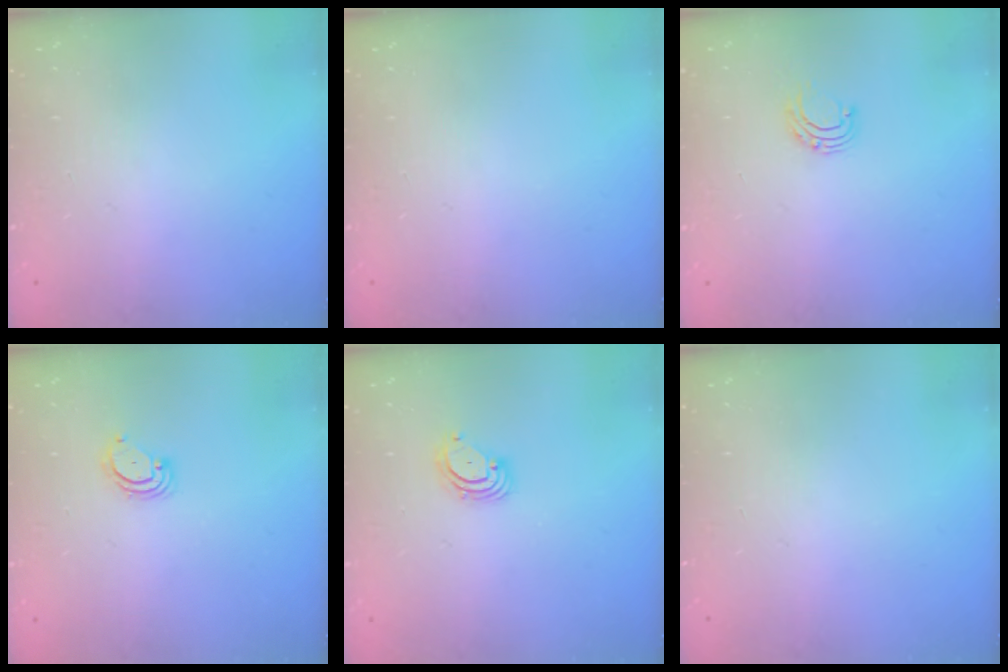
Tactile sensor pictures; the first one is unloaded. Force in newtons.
{"total": 0.0}
{"total": 5.1, "press": 5.1, "slide": 0.4}
{"total": 3.1, "press": 3.1, "slide": 0.3}
{"total": 3.3, "press": 3.3, "slide": 0.3}
{"total": 0.0}